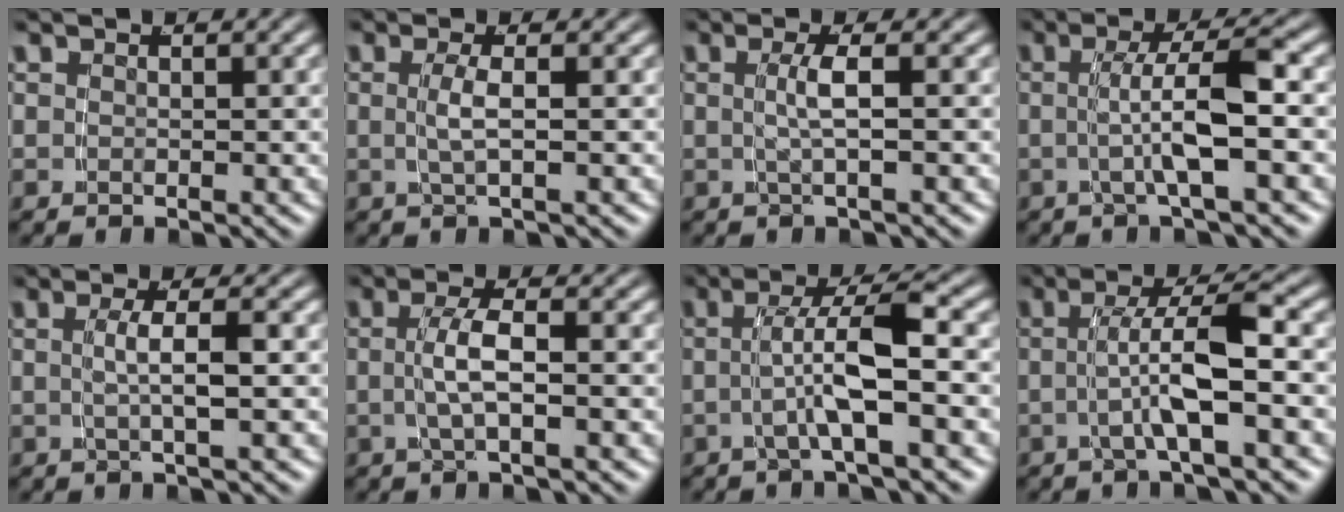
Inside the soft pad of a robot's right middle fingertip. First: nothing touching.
{"total": 2.0, "force": [0.0, -0.5, 2.0], "torque": [-0.039, -0.001, 0.004]}
{"total": 2.2, "force": [-0.1, -0.4, 2.2], "torque": [-0.041, 0.002, 0.002]}
{"total": 4.4, "force": [-0.8, 0.0, 4.3], "torque": [-0.067, 0.005, -0.013]}
{"total": 2.6, "force": [-0.1, -0.4, 2.6], "torque": [-0.045, 0.002, 0.002]}
{"total": 2.9, "force": [-0.2, 0.0, 2.9], "torque": [-0.058, 0.003, -0.001]}
{"total": 4.2, "force": [-0.3, 0.2, 4.2], "torque": [-0.075, 0.007, -0.005]}
{"total": 4.3, "force": [-0.4, 0.2, 4.3], "torque": [-0.080, 0.005, -0.007]}